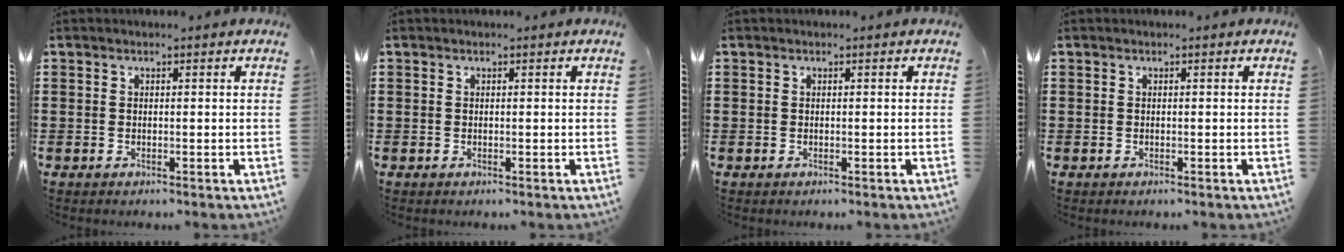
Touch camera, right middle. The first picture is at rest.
{"total": 0.0}
{"total": 0.0}
{"total": 0.0}